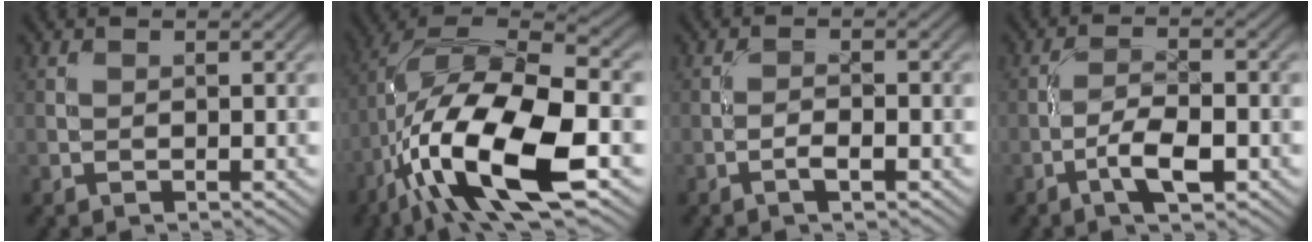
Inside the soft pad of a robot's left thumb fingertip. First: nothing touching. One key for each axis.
{"total": 16.8, "fx": -6.5, "fy": 6.2, "fz": 14.2, "tx": -0.279, "ty": -0.010, "tz": -0.119}
{"total": 1.8, "fx": -1.0, "fy": 0.3, "fz": 1.4, "tx": -0.030, "ty": 0.005, "tz": -0.024}
{"total": 4.7, "fx": -2.3, "fy": 1.3, "fz": 3.9, "tx": -0.077, "ty": 0.007, "tz": -0.047}